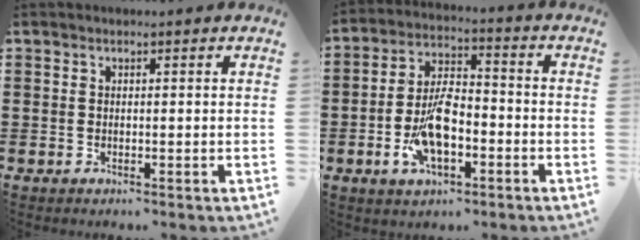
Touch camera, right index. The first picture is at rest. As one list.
[{"total": 8.6, "force": [-2.8, 4.1, 7.1], "torque": [-0.151, 0.004, -0.054]}]